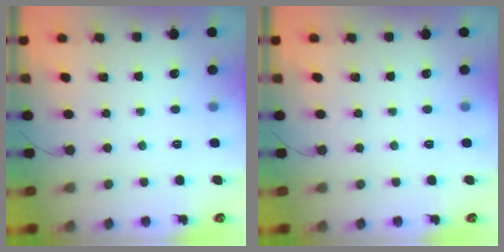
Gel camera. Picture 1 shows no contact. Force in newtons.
{"total": 0.0}